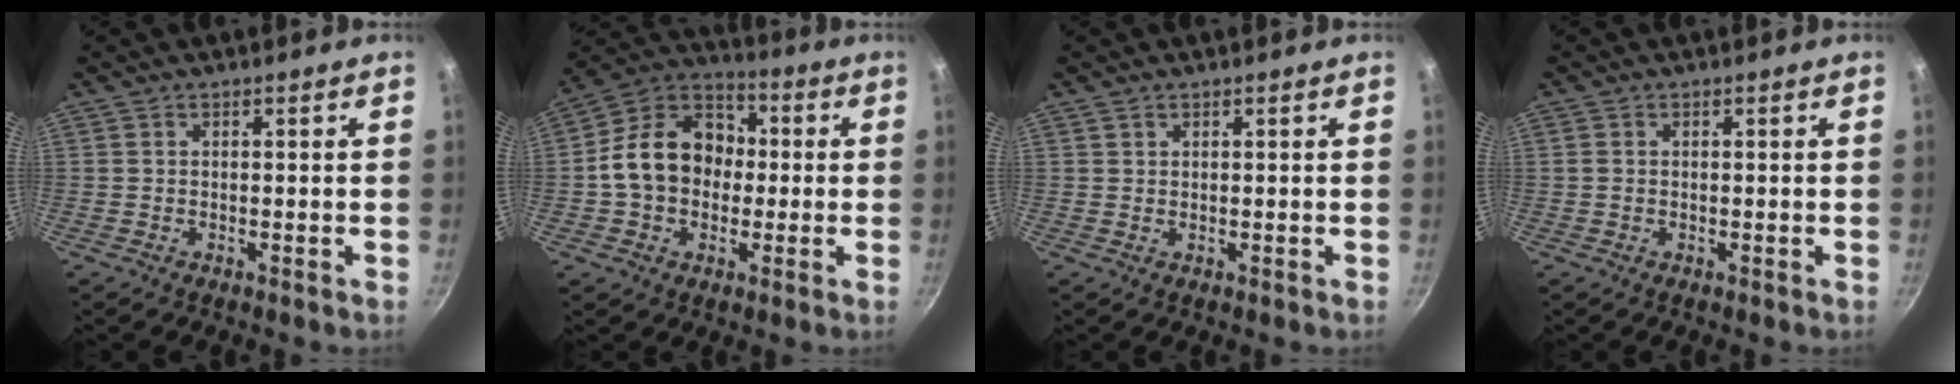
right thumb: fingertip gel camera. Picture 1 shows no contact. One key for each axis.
{"total": 15.6, "fx": -0.3, "fy": 12.2, "fz": 9.6, "tx": -0.124, "ty": 0.038, "tz": -0.023}
{"total": 0.6, "fx": 0.5, "fy": 0.3, "fz": 0.1, "tx": 0.000, "ty": -0.004, "tz": 0.009}
{"total": 0.8, "fx": 0.0, "fy": 0.7, "fz": 0.4, "tx": -0.008, "ty": 0.003, "tz": -0.001}